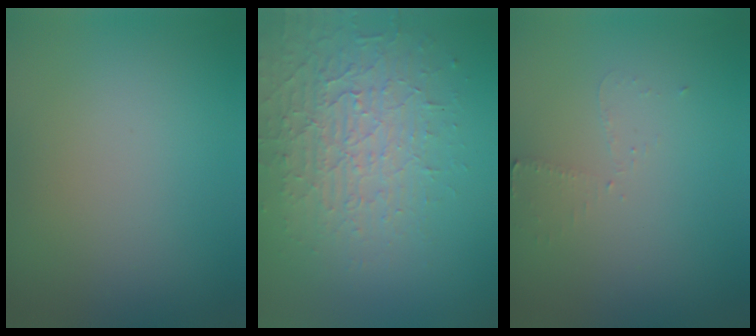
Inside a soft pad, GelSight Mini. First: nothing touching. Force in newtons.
{"total": 3.8, "press": 3.5, "slide": 1.3}
{"total": 1.2, "press": 1.1, "slide": 0.3}